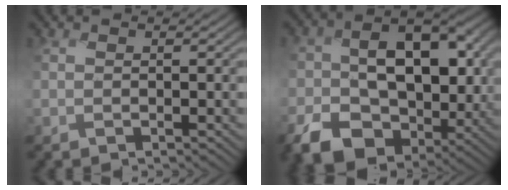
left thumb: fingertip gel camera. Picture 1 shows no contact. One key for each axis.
{"total": 13.6, "fx": -3.0, "fy": 9.9, "fz": 8.9, "tx": -0.113, "ty": -0.023, "tz": -0.051}